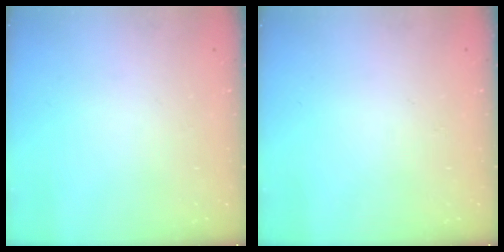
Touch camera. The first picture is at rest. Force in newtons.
{"total": 0.0}